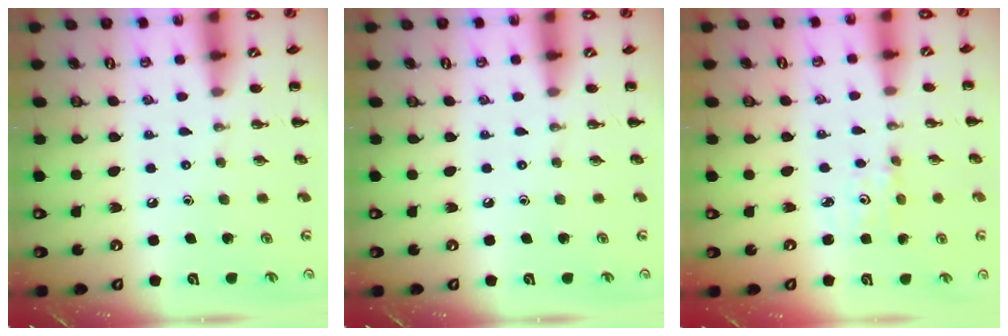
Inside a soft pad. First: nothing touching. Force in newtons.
{"total": 0.0}
{"total": 1.8, "press": 1.7, "slide": 0.6}